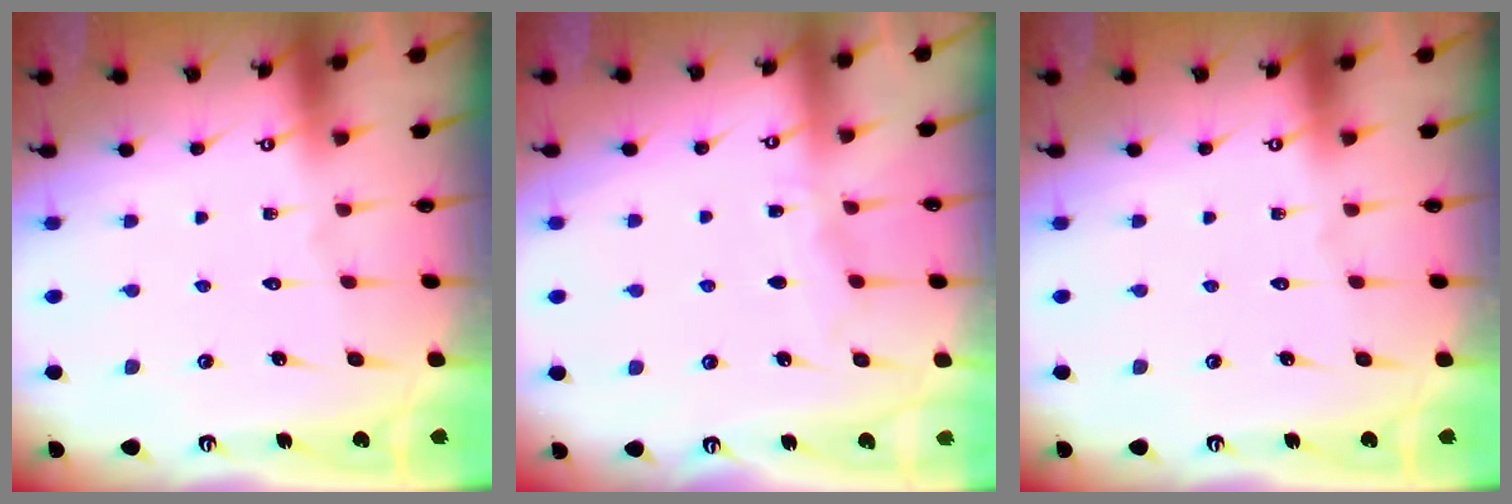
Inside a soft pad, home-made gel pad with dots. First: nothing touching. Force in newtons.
{"total": 5.0, "press": 5.0, "slide": 0.5}
{"total": 0.0}